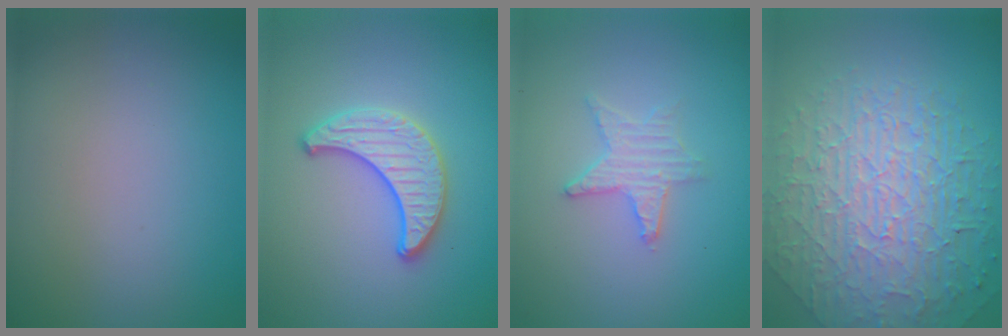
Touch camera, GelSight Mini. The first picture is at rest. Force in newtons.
{"total": 3.2, "press": 3.1, "slide": 0.8}
{"total": 2.3, "press": 2.2, "slide": 0.4}
{"total": 9.7, "press": 6.3, "slide": 7.4}